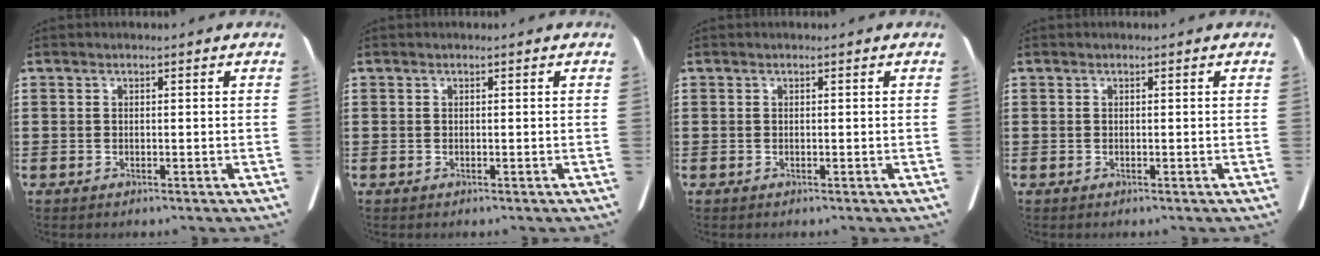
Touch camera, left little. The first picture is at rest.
{"total": 0.0}
{"total": 0.0}
{"total": 0.0}